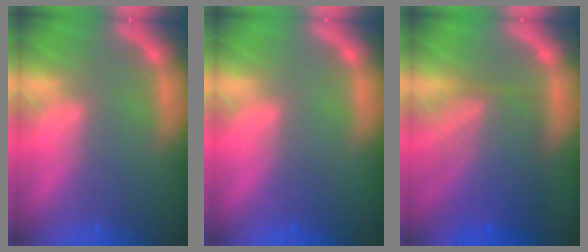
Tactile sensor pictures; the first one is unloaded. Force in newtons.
{"total": 1.0}
{"total": 8.0}